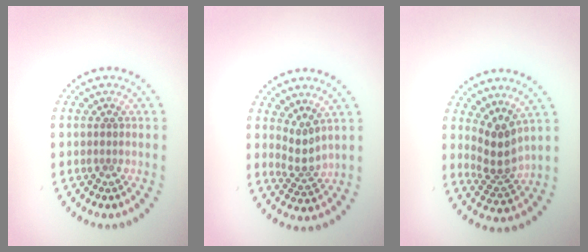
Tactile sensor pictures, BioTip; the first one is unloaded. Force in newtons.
{"total": 2.3, "press": 1.4, "slide": 1.8}
{"total": 3.3, "press": 2.4, "slide": 2.3}